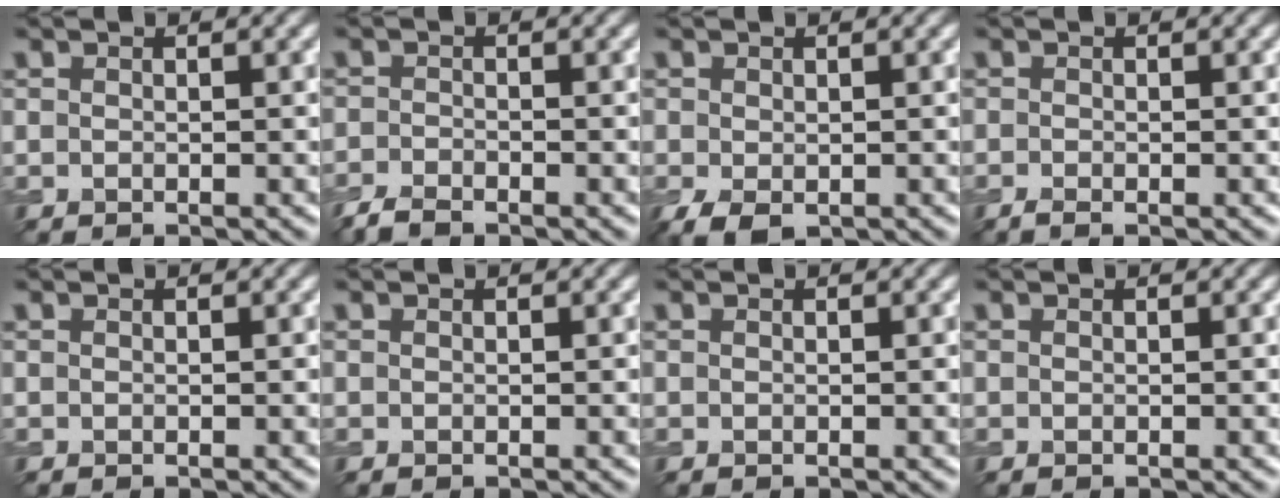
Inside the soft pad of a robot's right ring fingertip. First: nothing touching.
{"total": 2.2, "force": [-1.8, 0.7, 1.0], "torque": [-0.023, -0.005, -0.042]}
{"total": 2.3, "force": [-0.7, 1.5, 1.5], "torque": [-0.038, -0.013, -0.010]}
{"total": 0.6, "force": [-0.4, 0.1, 0.5], "torque": [-0.011, -0.003, -0.009]}
{"total": 0.0}
{"total": 0.0}
{"total": 0.0}
{"total": 0.0}